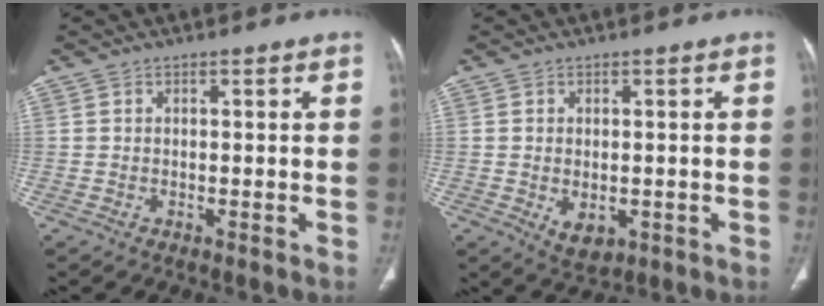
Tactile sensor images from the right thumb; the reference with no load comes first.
{"total": 4.8, "force": [-1.0, 3.1, 3.5], "torque": [-0.050, -0.007, -0.002]}